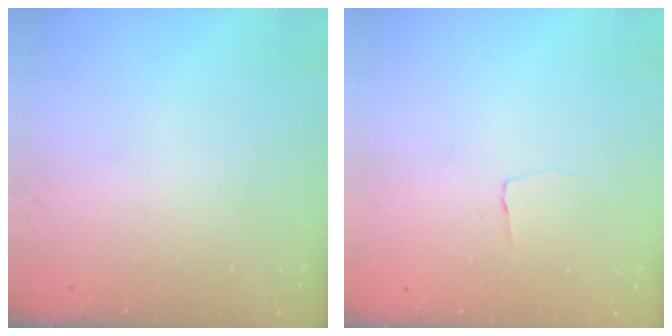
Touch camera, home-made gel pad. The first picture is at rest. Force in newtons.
{"total": 2.9, "press": 2.8, "slide": 0.3}